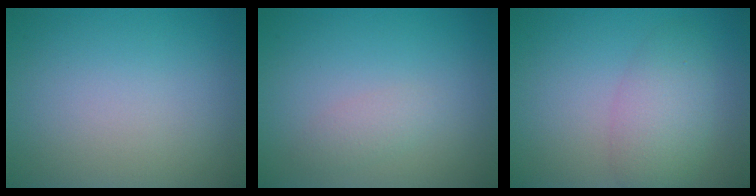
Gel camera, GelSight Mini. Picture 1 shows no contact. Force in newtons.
{"total": 1.3, "press": 1.3, "slide": 0.0}
{"total": 3.9, "press": 3.9, "slide": 0.1}